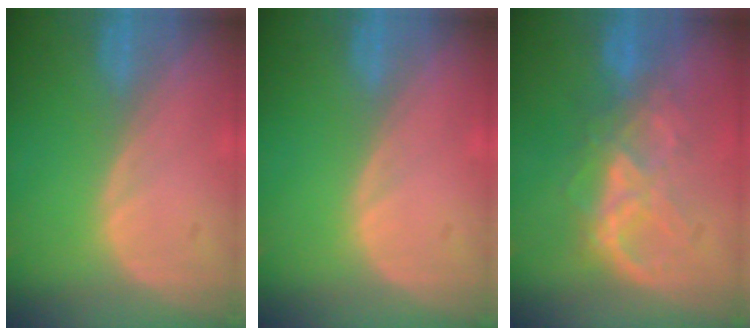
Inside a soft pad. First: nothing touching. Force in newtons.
{"total": 0.0}
{"total": 6.4, "press": 6.3, "slide": 0.7}